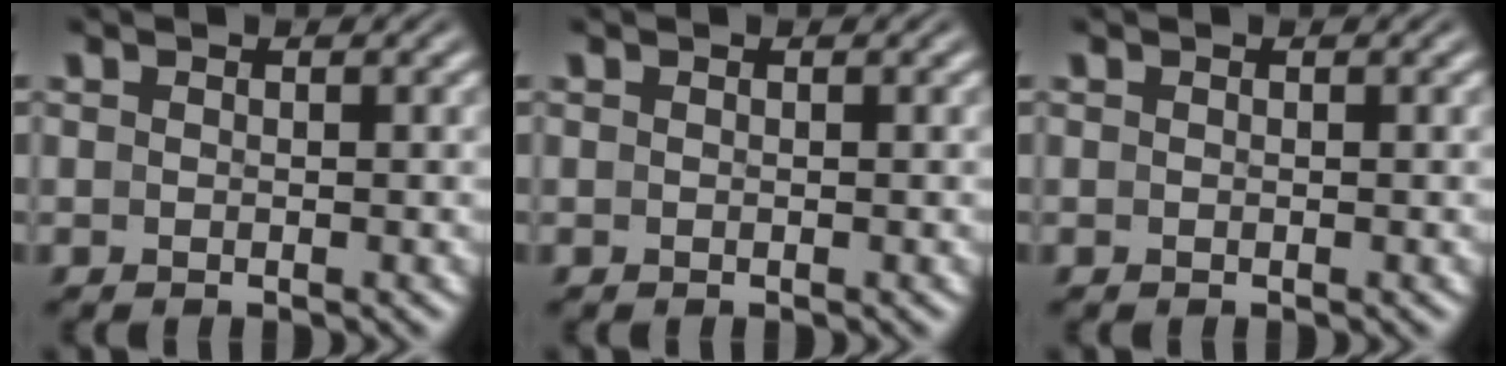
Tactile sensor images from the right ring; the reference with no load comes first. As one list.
[{"total": 0.0}, {"total": 0.0}]